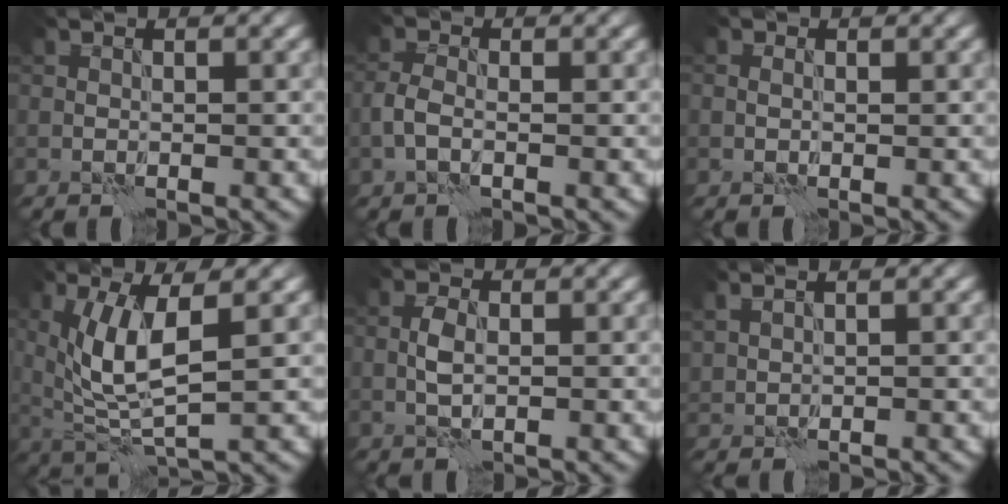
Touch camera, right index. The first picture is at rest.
{"total": 1.7, "force": [-0.7, 0.9, 1.3], "torque": [-0.029, 0.004, -0.021]}
{"total": 0.8, "force": [0.2, 0.7, 0.4], "torque": [-0.006, 0.000, 0.000]}
{"total": 6.1, "force": [1.4, 1.9, 5.6], "torque": [-0.124, -0.010, 0.035]}
{"total": 2.0, "force": [-0.1, 1.0, 1.7], "torque": [-0.037, 0.004, -0.004]}
{"total": 1.2, "force": [1.1, 0.3, 0.4], "torque": [-0.014, 0.002, 0.027]}